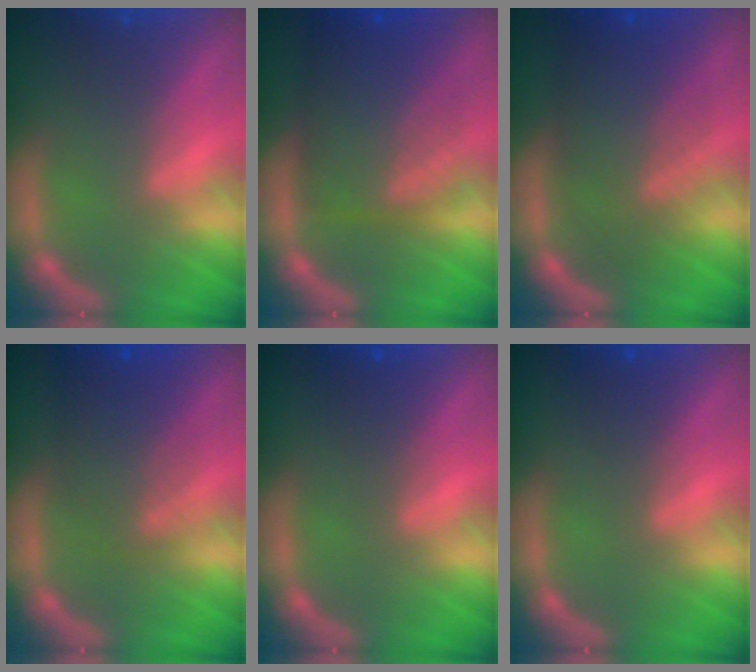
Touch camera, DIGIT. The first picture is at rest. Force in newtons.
{"total": 9.1}
{"total": 8.0}
{"total": 5.6}
{"total": 1.4}
{"total": 1.4}